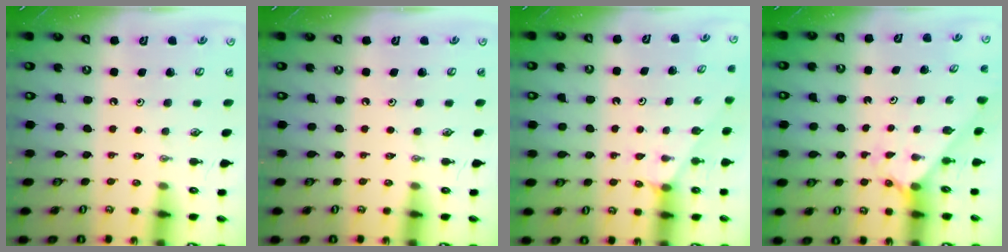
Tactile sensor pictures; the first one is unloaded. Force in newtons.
{"total": 0.0}
{"total": 2.6, "press": 2.6, "slide": 0.3}
{"total": 1.9, "press": 1.9, "slide": 0.2}